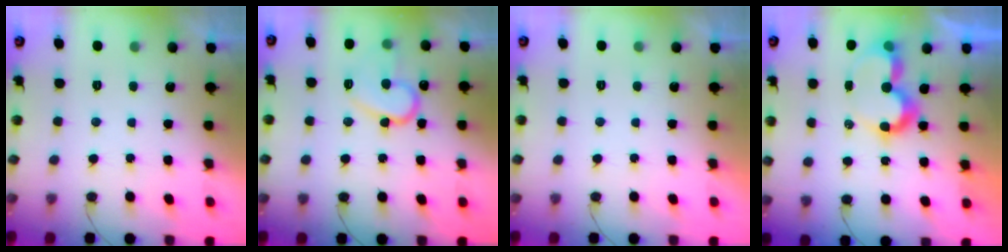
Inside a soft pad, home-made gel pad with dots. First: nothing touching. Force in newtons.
{"total": 13.4, "press": 13.3, "slide": 1.7}
{"total": 1.7, "press": 1.7, "slide": 0.0}
{"total": 10.0, "press": 9.9, "slide": 1.0}